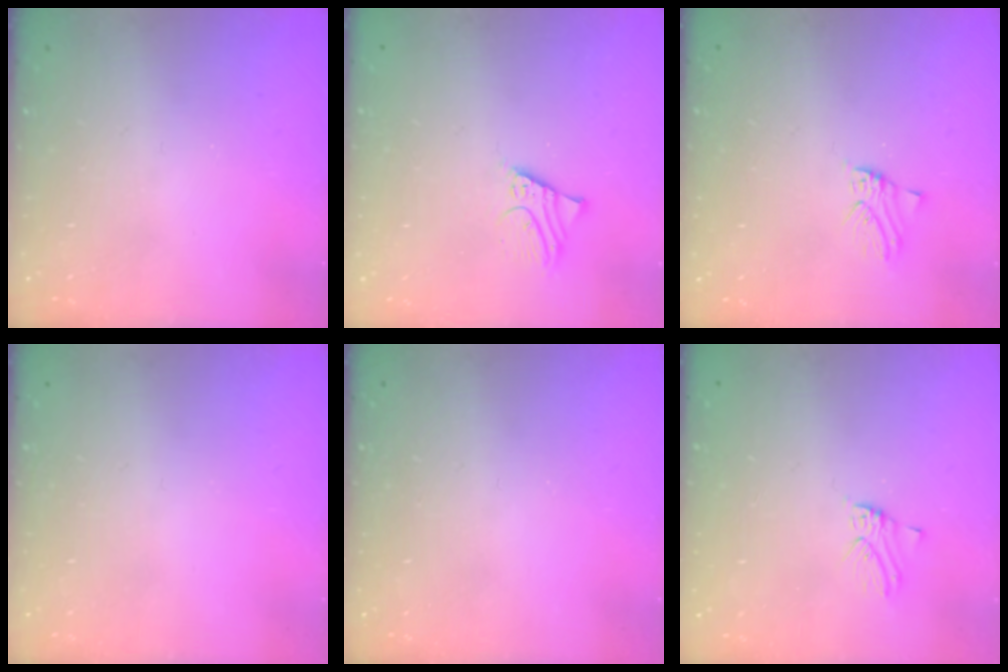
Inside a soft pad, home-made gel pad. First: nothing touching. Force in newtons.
{"total": 2.4, "press": 2.4, "slide": 0.0}
{"total": 2.1, "press": 2.1, "slide": 0.2}
{"total": 0.0}
{"total": 0.0}
{"total": 2.2, "press": 2.2, "slide": 0.1}